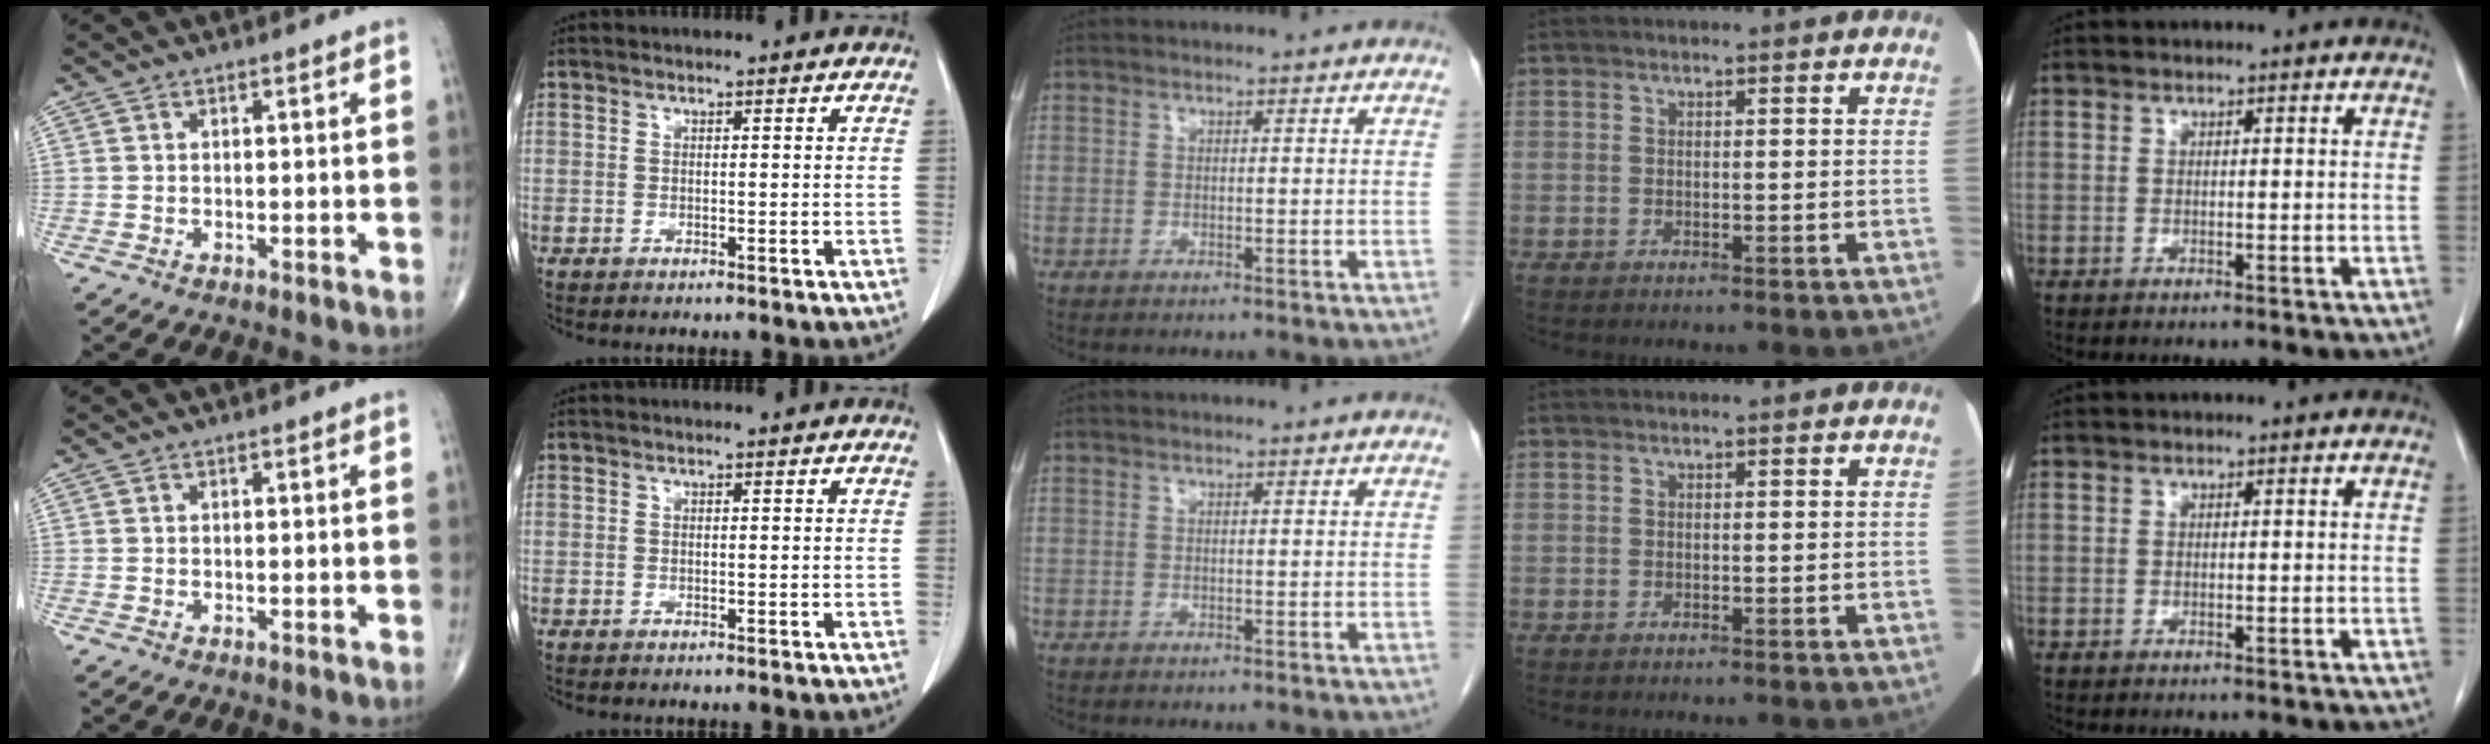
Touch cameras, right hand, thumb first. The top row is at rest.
{}